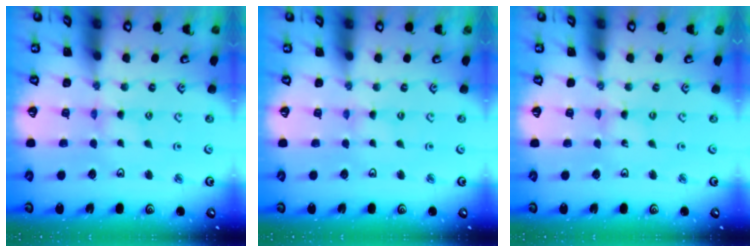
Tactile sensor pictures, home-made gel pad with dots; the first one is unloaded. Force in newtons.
{"total": 0.6, "press": 0.6, "slide": 0.1}
{"total": 0.8, "press": 0.8, "slide": 0.1}